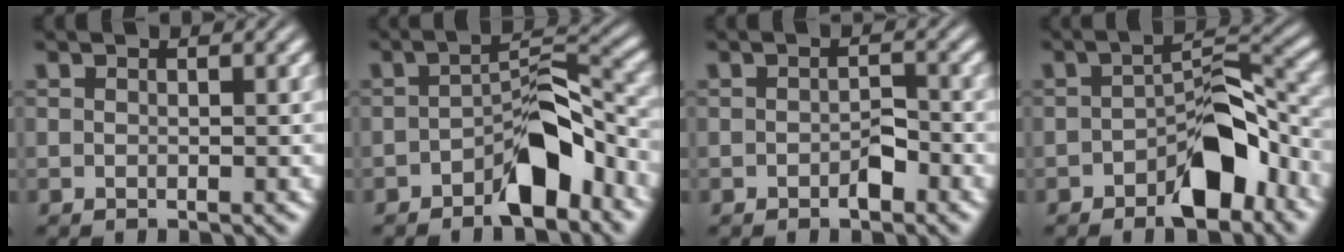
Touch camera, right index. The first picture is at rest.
{"total": 4.4, "force": [-2.7, 0.5, 3.5], "torque": [-0.036, -0.003, -0.039]}
{"total": 1.3, "force": [-1.0, -0.1, 0.8], "torque": [-0.002, -0.003, -0.013]}
{"total": 4.8, "force": [-2.6, 1.0, 3.9], "torque": [-0.043, -0.004, -0.038]}